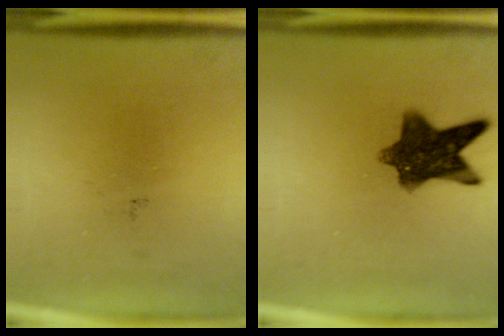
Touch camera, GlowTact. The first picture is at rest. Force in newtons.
{"total": 9.7}